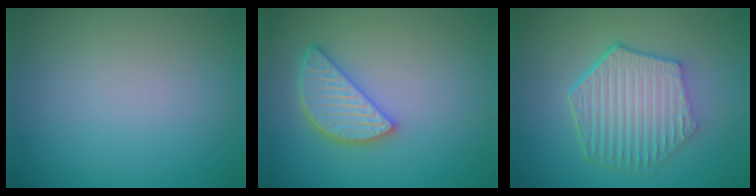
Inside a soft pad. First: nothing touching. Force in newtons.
{"total": 4.1, "press": 3.5, "slide": 2.1}
{"total": 6.5, "press": 4.9, "slide": 4.3}